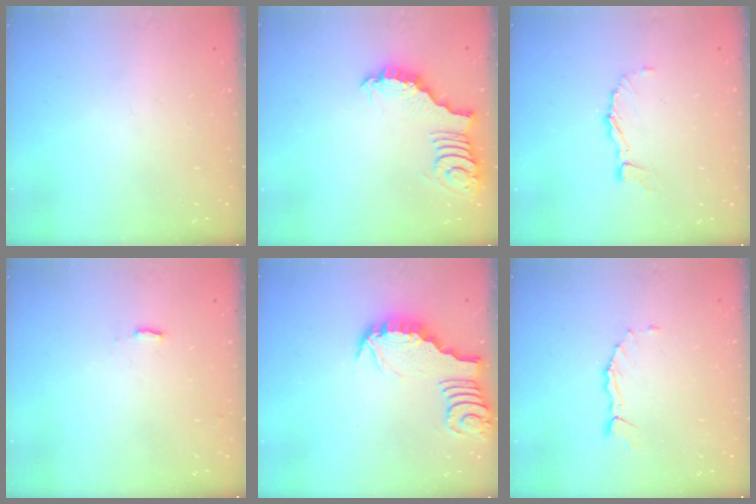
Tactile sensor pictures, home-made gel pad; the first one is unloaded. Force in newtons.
{"total": 3.3, "press": 3.3, "slide": 0.1}
{"total": 5.2, "press": 5.1, "slide": 0.2}
{"total": 2.1, "press": 2.0, "slide": 0.4}
{"total": 3.2, "press": 3.2, "slide": 0.4}
{"total": 1.0, "press": 1.0, "slide": 0.2}